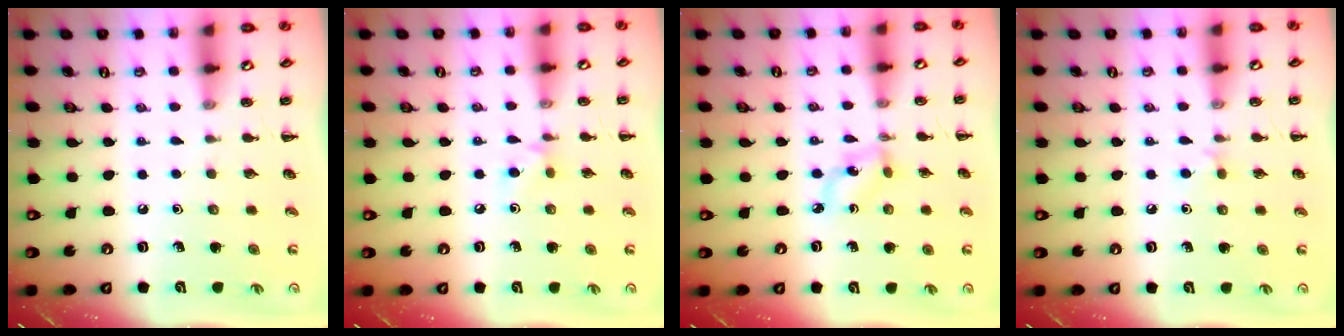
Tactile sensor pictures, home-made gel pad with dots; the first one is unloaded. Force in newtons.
{"total": 5.2, "press": 4.8, "slide": 1.9}
{"total": 2.8, "press": 2.7, "slide": 0.8}
{"total": 3.4, "press": 3.1, "slide": 1.4}